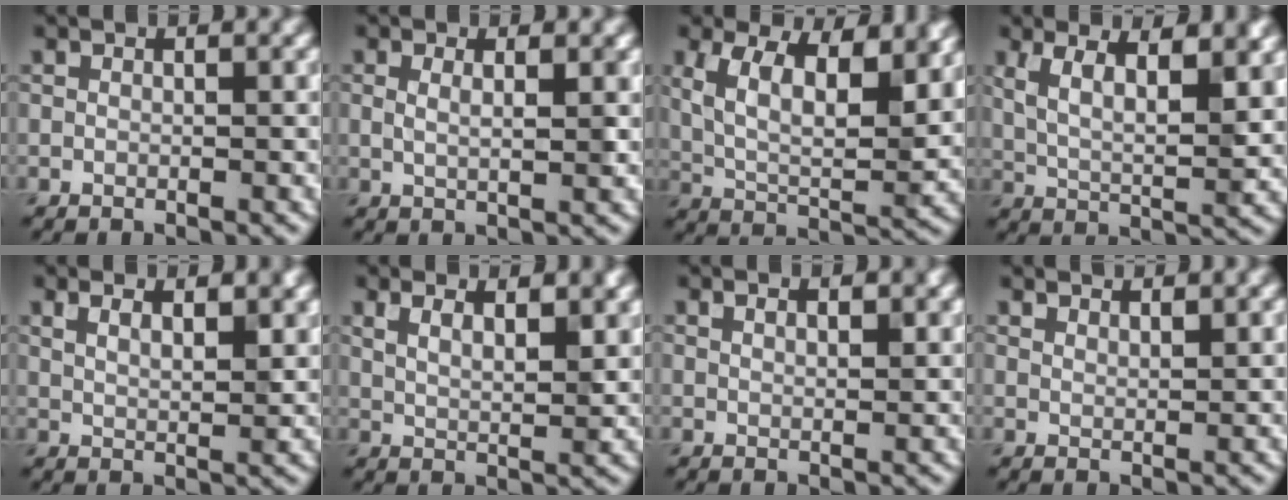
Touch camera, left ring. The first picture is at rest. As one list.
[{"total": 2.1, "force": [0.8, 0.8, 1.8], "torque": [-0.017, 0.002, 0.009]}, {"total": 10.0, "force": [4.6, 4.8, 7.4], "torque": [-0.126, 0.003, 0.069]}, {"total": 7.6, "force": [3.5, 2.8, 6.1], "torque": [-0.108, 0.005, 0.055]}, {"total": 4.3, "force": [2.8, 1.6, 2.8], "torque": [-0.026, 0.008, 0.030]}, {"total": 5.1, "force": [3.3, 1.9, 3.5], "torque": [-0.036, 0.012, 0.039]}, {"total": 1.6, "force": [1.1, 0.4, 1.0], "torque": [-0.013, -0.001, 0.018]}, {"total": 2.6, "force": [2.5, 0.5, 0.8], "torque": [-0.004, 0.000, 0.033]}]